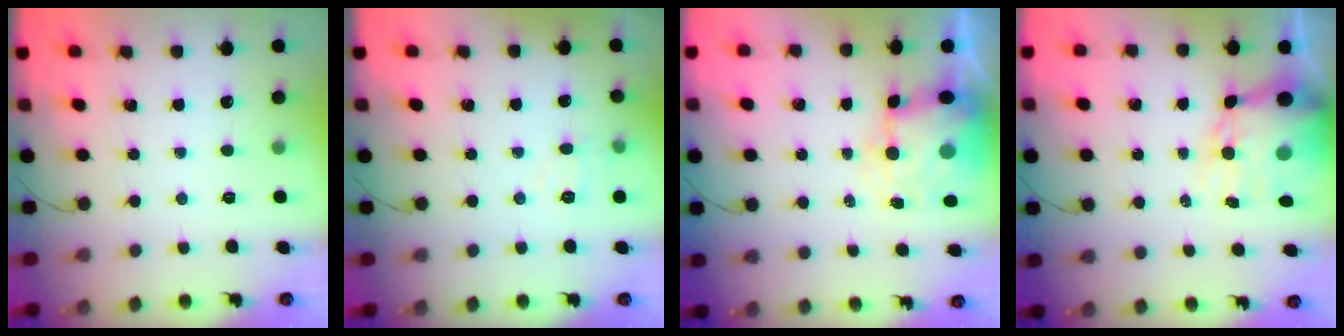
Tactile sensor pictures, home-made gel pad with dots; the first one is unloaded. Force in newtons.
{"total": 5.1, "press": 4.9, "slide": 1.7}
{"total": 6.0, "press": 5.7, "slide": 1.7}
{"total": 11.8, "press": 11.4, "slide": 3.0}